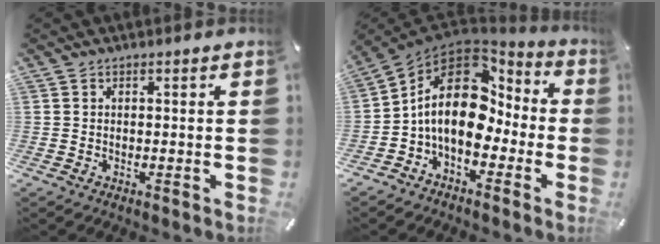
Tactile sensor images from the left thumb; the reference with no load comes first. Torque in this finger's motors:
{"motor_torque": [1.96, 3.05, 2.09, 0.68, 0.58]}